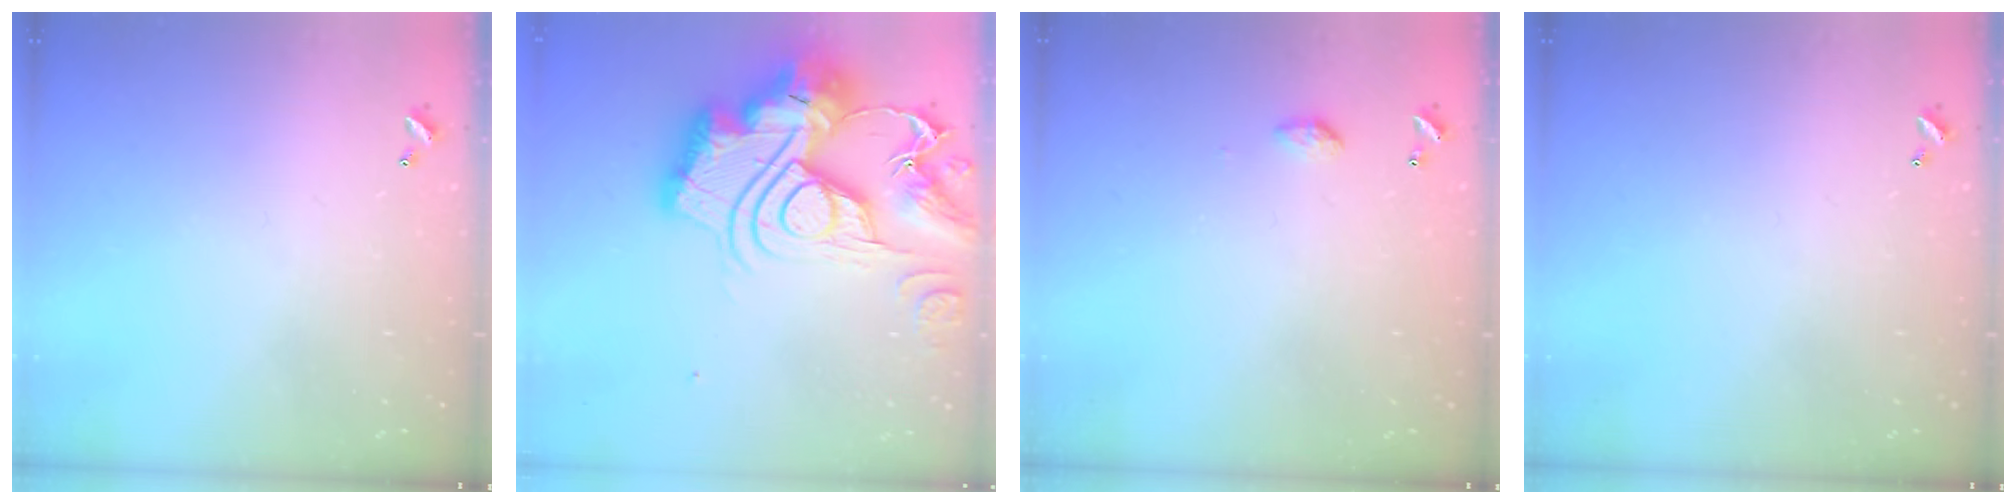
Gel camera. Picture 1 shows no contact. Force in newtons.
{"total": 0.6, "press": 0.6, "slide": 0.0}
{"total": 4.1, "press": 4.1, "slide": 0.6}
{"total": 0.0}